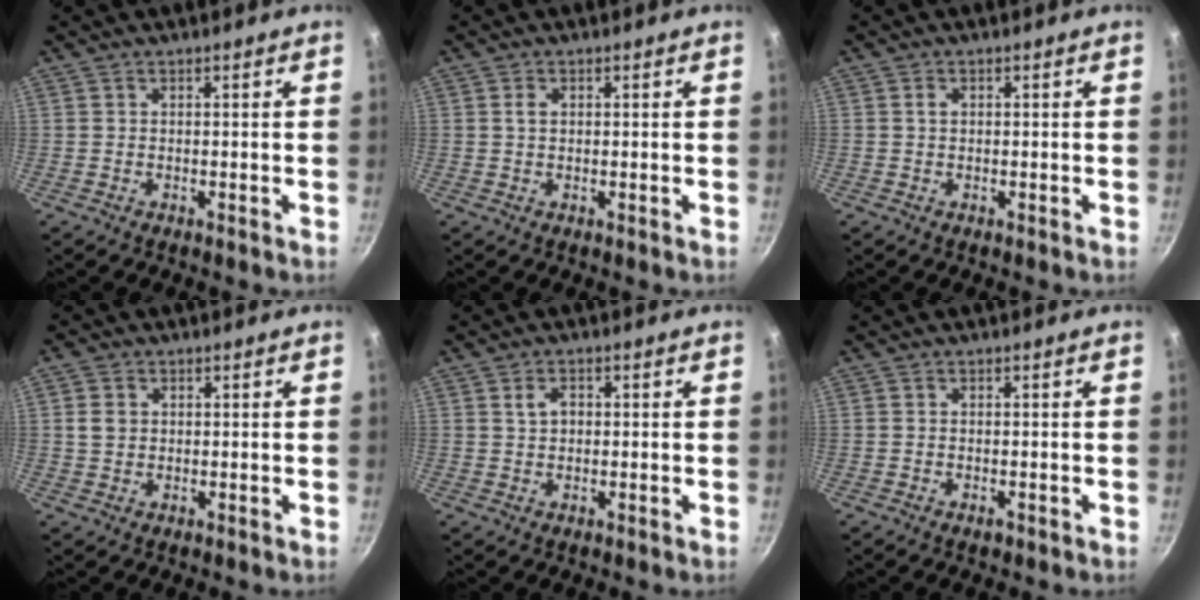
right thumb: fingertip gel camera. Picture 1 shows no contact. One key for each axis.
{"total": 1.4, "fx": 0.3, "fy": 1.0, "fz": 0.9, "tx": -0.016, "ty": 0.003, "tz": 0.006}
{"total": 1.0, "fx": 0.1, "fy": 0.9, "fz": 0.5, "tx": -0.004, "ty": 0.003, "tz": 0.002}
{"total": 3.0, "fx": 0.6, "fy": 2.4, "fz": 1.7, "tx": -0.025, "ty": 0.002, "tz": 0.009}
{"total": 2.6, "fx": 0.5, "fy": 1.9, "fz": 1.7, "tx": -0.022, "ty": 0.006, "tz": 0.009}
{"total": 0.9, "fx": -0.5, "fy": 0.3, "fz": 0.6, "tx": -0.009, "ty": 0.002, "tz": -0.006}